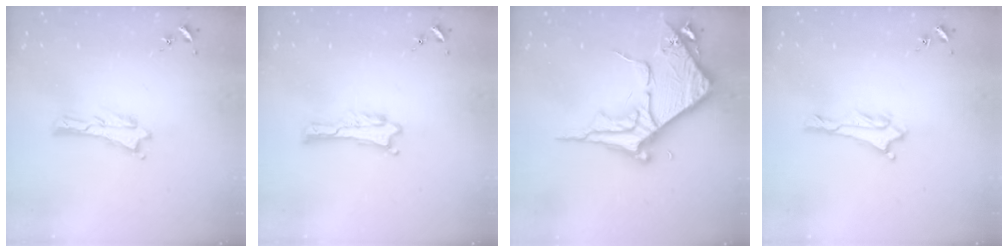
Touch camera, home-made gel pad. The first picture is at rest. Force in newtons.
{"total": 0.0}
{"total": 8.8, "press": 8.7, "slide": 0.9}
{"total": 1.4, "press": 1.4, "slide": 0.2}